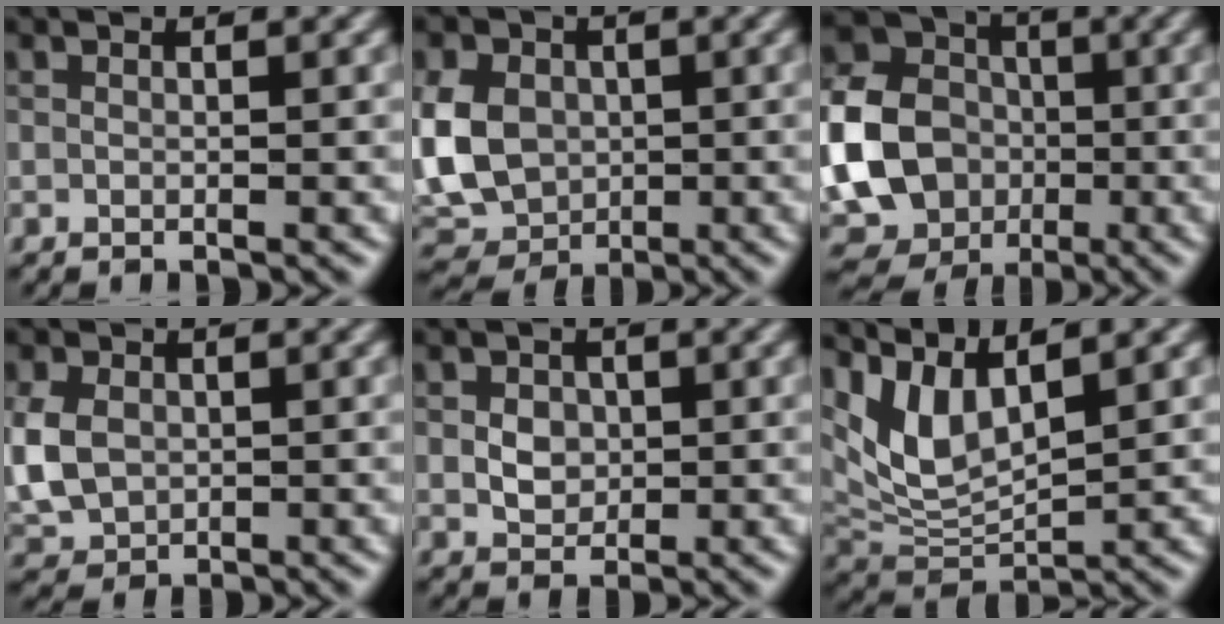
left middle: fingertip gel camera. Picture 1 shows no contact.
{"total": 9.2, "force": [0.2, 7.4, 5.6], "torque": [-0.121, 0.007, -0.014]}
{"total": 12.7, "force": [-1.9, 10.6, 6.7], "torque": [-0.156, -0.025, -0.040]}
{"total": 5.7, "force": [-0.1, 4.5, 3.5], "torque": [-0.092, -0.001, 0.003]}
{"total": 2.3, "force": [0.1, 1.9, 1.3], "torque": [-0.024, -0.001, -0.001]}
{"total": 5.6, "force": [3.0, 2.5, 4.1], "torque": [-0.096, -0.006, 0.065]}